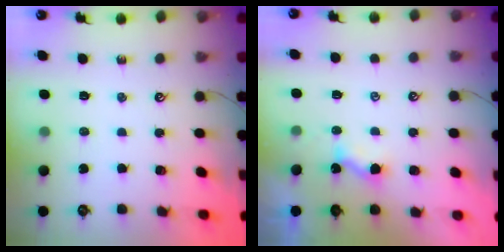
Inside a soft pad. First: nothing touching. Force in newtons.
{"total": 3.0, "press": 3.0, "slide": 0.0}